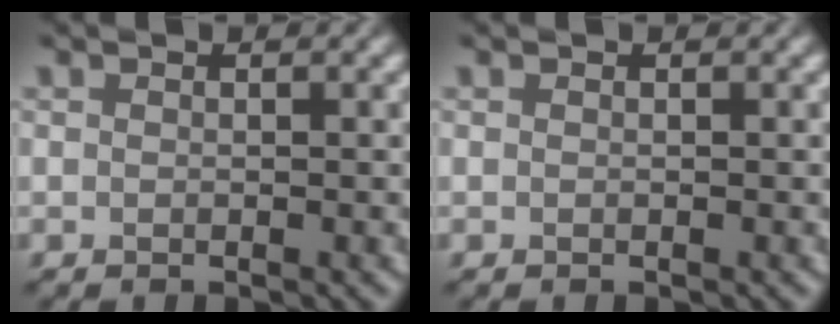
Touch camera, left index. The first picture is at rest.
{"total": 0.0}